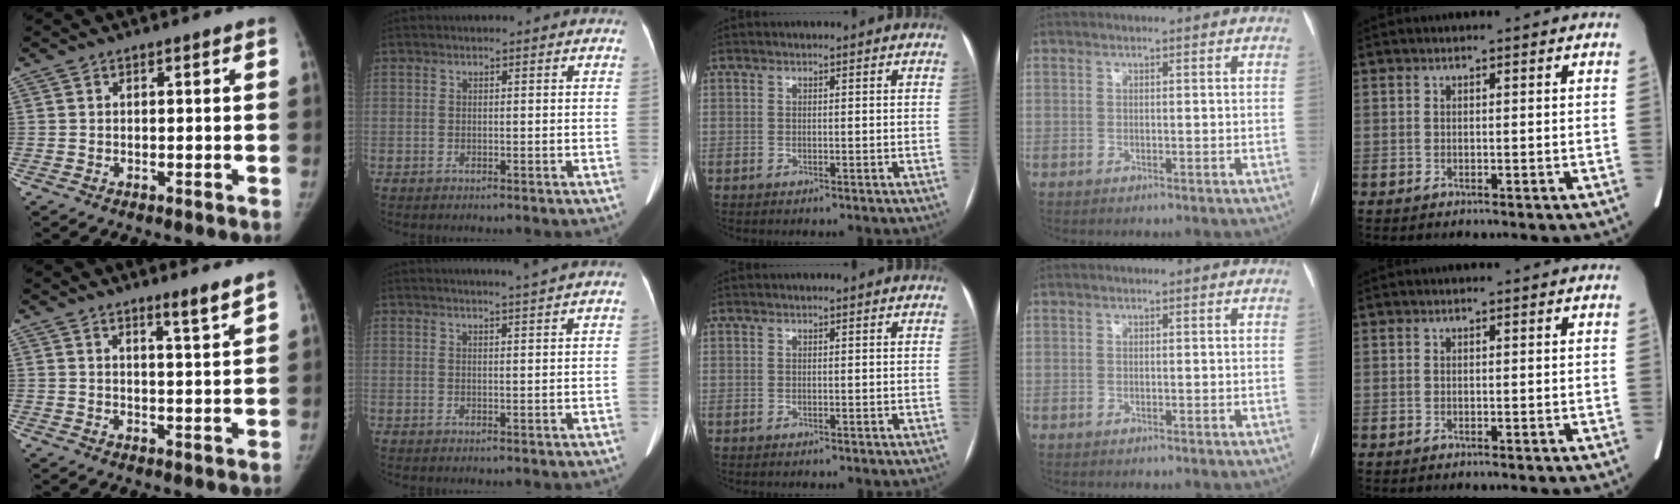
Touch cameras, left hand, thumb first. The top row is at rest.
{"thumb": {"total": 4.1, "force": [3.2, -0.3, 2.5], "torque": [-0.035, -0.034, 0.050]}, "index": {"total": 3.5, "force": [3.1, -1.2, 1.3], "torque": [-0.017, -0.004, 0.039]}}